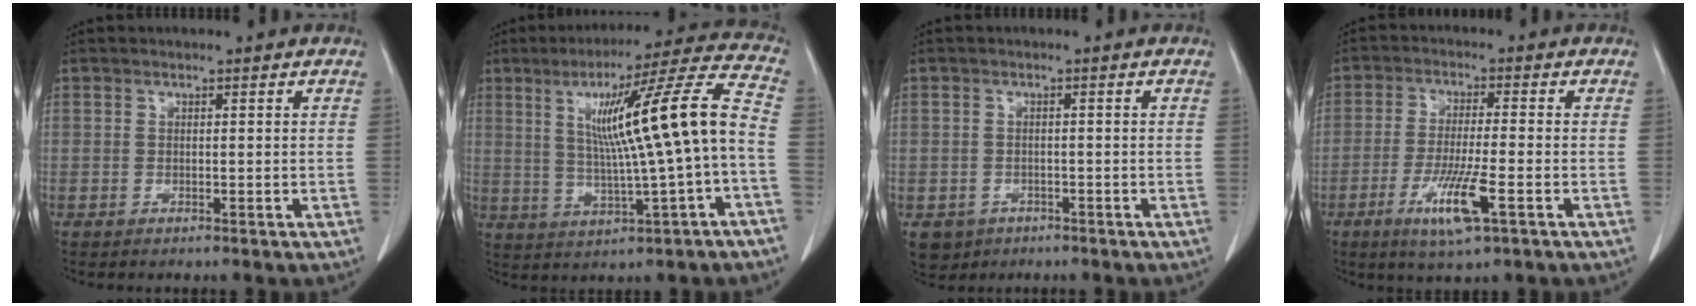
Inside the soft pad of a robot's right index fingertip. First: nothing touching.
{"total": 16.0, "force": [0.5, -0.4, 16.0], "torque": [-0.246, 0.021, 0.010]}
{"total": 3.9, "force": [-2.0, 3.4, 0.5], "torque": [-0.007, 0.005, -0.026]}
{"total": 8.5, "force": [-3.7, 0.5, 7.7], "torque": [-0.146, -0.020, -0.063]}